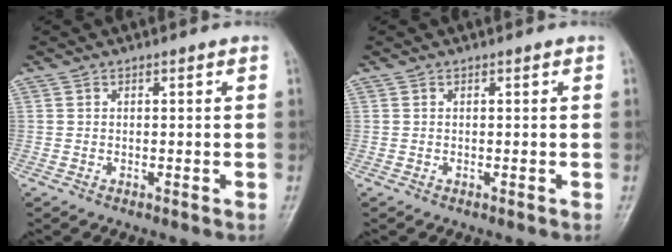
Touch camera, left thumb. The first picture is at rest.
{"total": 0.0}